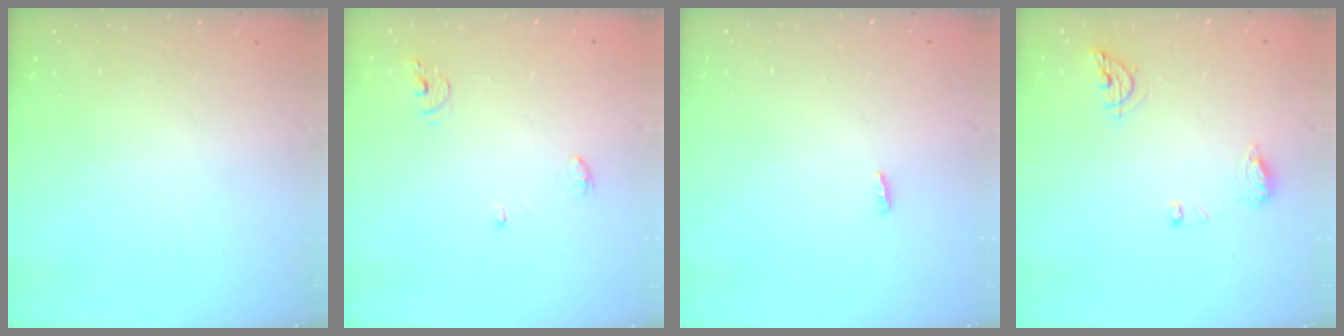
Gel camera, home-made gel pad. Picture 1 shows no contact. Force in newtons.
{"total": 4.2, "press": 4.1, "slide": 0.3}
{"total": 2.8, "press": 2.7, "slide": 0.8}
{"total": 8.0, "press": 8.0, "slide": 0.9}